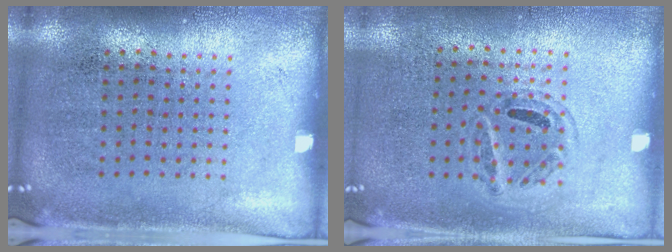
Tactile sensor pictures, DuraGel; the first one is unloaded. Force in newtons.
{"total": 1.0, "press": 0.8, "slide": 0.6}